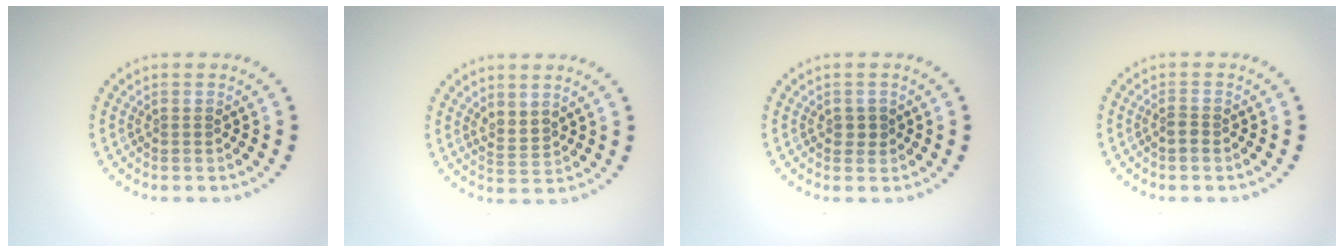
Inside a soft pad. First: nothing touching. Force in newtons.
{"total": 1.7, "press": 1.4, "slide": 1.0}
{"total": 1.2, "press": 1.2, "slide": 0.3}
{"total": 1.0, "press": 0.8, "slide": 0.5}